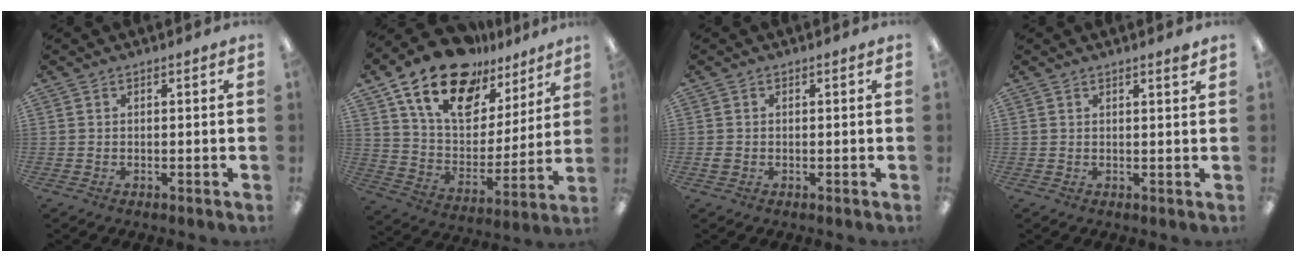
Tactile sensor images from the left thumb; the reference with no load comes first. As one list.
[{"total": 20.2, "force": [13.6, 10.8, 10.4], "torque": [-0.189, -0.074, 0.245]}, {"total": 1.1, "force": [-0.1, 0.9, 0.5], "torque": [-0.008, 0.004, -0.004]}, {"total": 1.6, "force": [1.4, 0.0, 0.9], "torque": [-0.010, -0.004, 0.023]}]